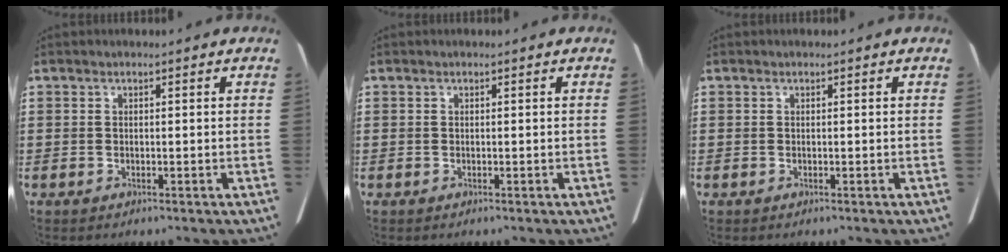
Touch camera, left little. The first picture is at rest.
{"total": 0.0}
{"total": 0.0}